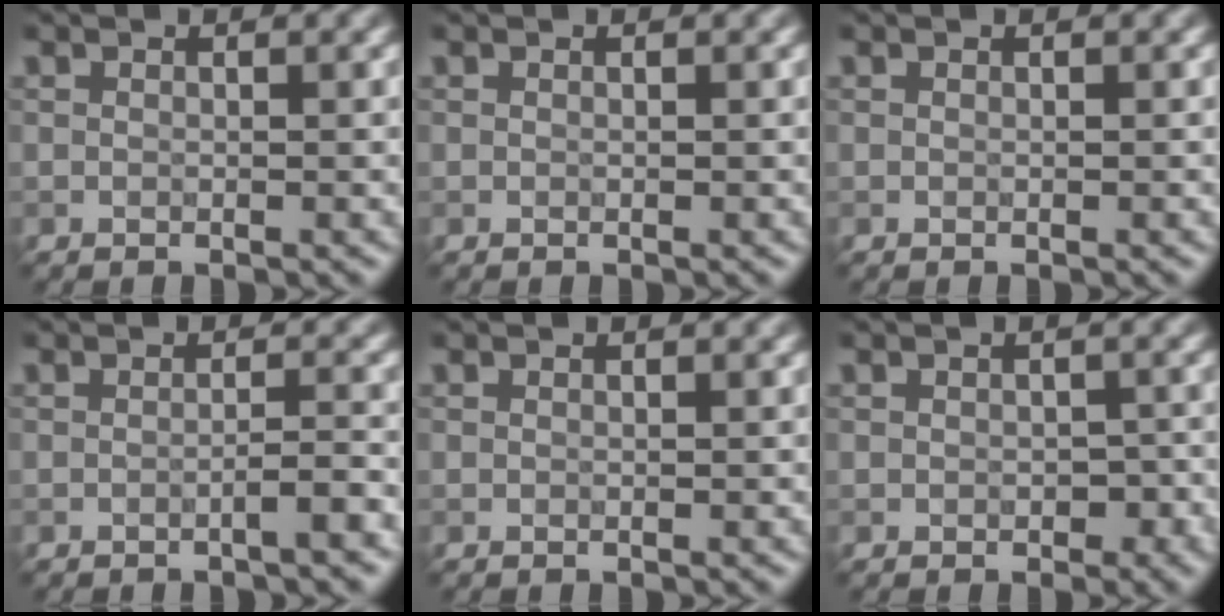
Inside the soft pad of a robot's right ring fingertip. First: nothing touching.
{"total": 0.0}
{"total": 0.0}
{"total": 1.8, "force": [-0.8, 0.3, 1.6], "torque": [-0.019, 0.005, -0.019]}
{"total": 0.0}
{"total": 1.7, "force": [-0.5, 1.1, 1.2], "torque": [-0.017, -0.006, -0.006]}